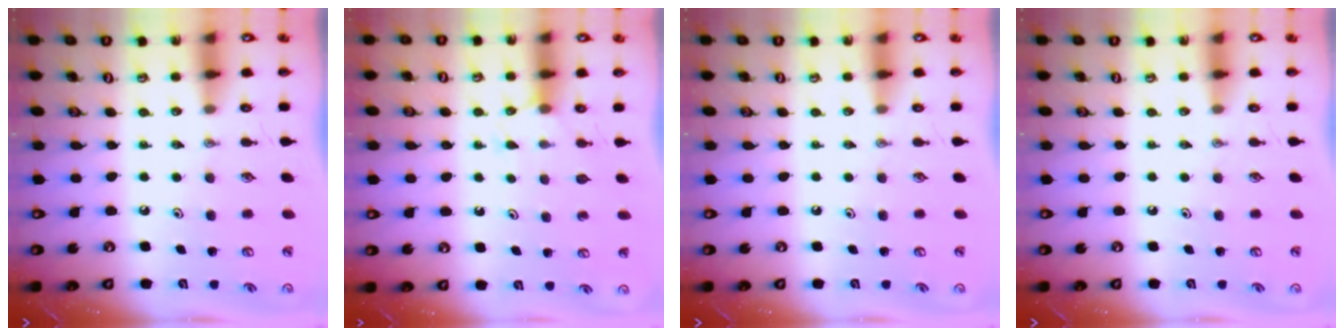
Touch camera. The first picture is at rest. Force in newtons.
{"total": 5.2, "press": 5.2, "slide": 0.6}
{"total": 0.0}
{"total": 0.0}